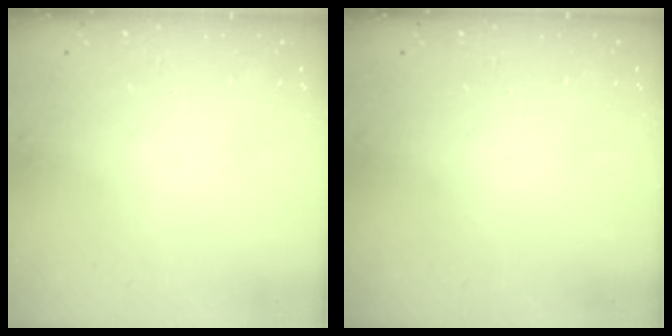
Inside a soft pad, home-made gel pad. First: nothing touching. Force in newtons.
{"total": 0.0}